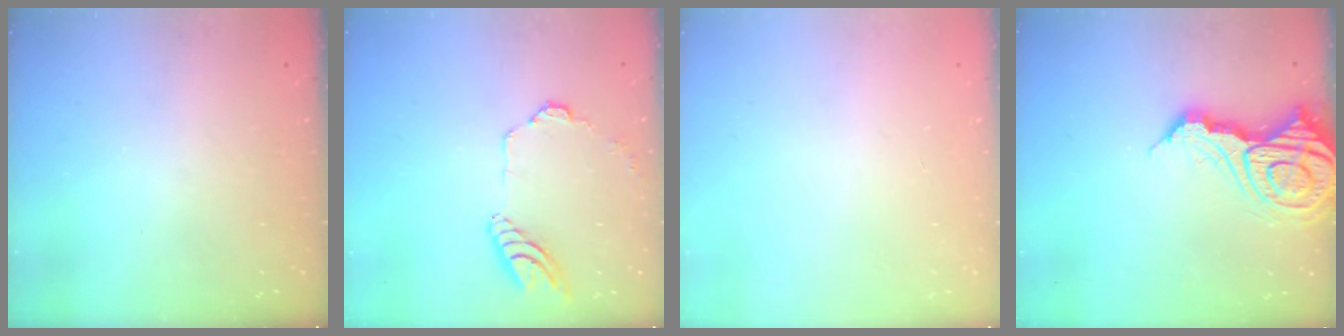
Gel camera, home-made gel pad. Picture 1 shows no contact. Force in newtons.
{"total": 11.5, "press": 11.4, "slide": 1.6}
{"total": 0.0}
{"total": 17.8, "press": 17.7, "slide": 2.2}